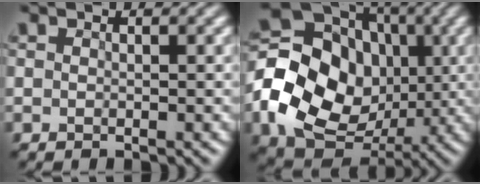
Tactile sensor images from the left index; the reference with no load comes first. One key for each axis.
{"total": 16.4, "fx": -1.5, "fy": 13.6, "fz": 9.1, "tx": -0.196, "ty": -0.001, "tz": -0.034}